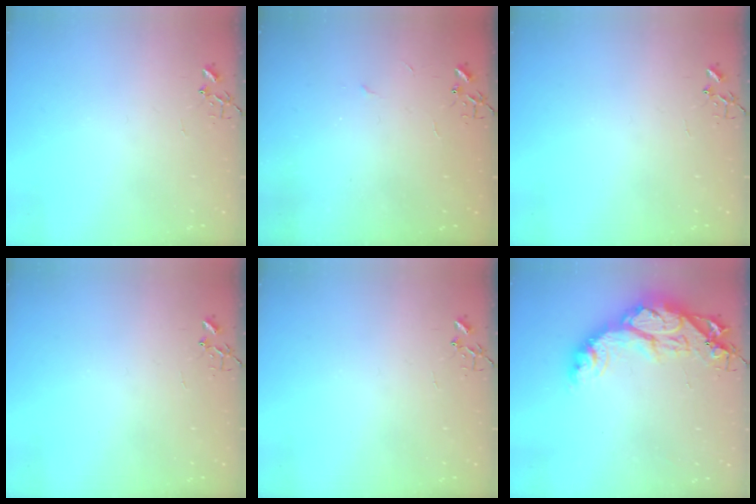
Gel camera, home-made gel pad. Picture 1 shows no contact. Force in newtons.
{"total": 2.3, "press": 2.3, "slide": 0.4}
{"total": 0.0}
{"total": 0.0}
{"total": 0.0}
{"total": 19.9, "press": 19.8, "slide": 1.9}